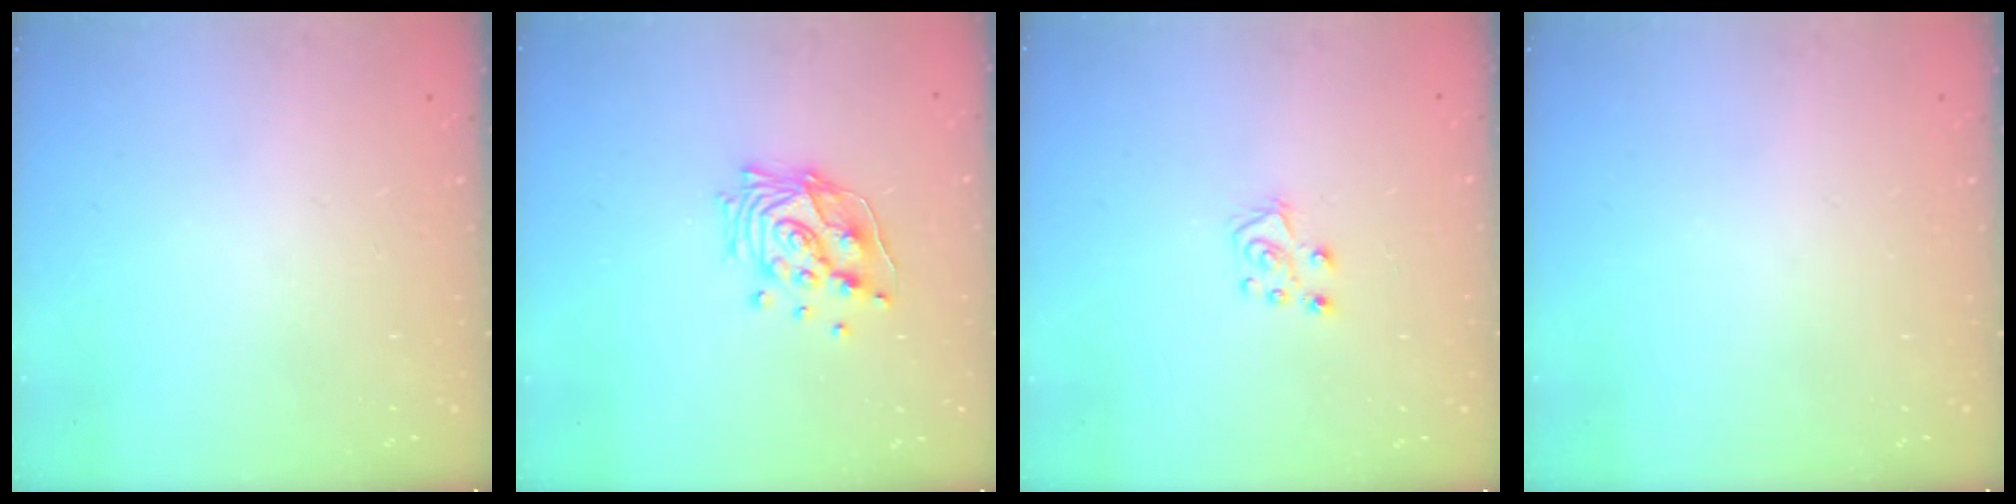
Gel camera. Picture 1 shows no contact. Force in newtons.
{"total": 13.4, "press": 13.4, "slide": 1.6}
{"total": 6.8, "press": 6.8, "slide": 0.4}
{"total": 0.0}